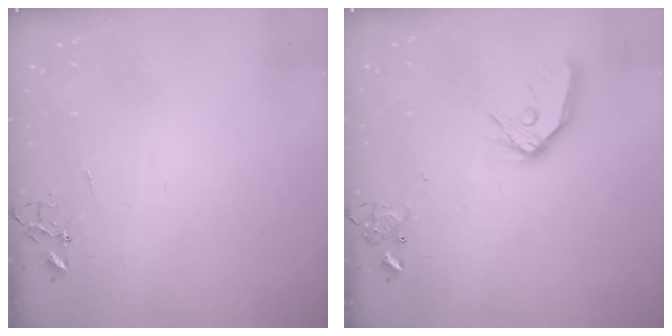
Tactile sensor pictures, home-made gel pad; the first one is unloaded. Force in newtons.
{"total": 13.7, "press": 13.6, "slide": 1.7}